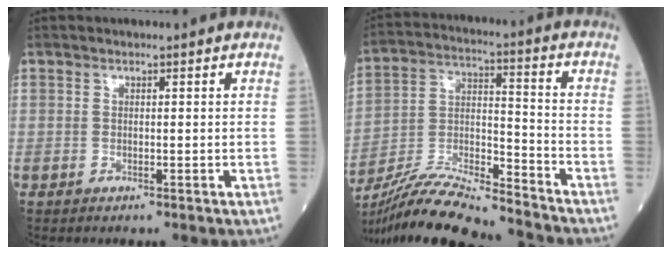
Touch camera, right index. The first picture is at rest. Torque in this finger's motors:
{"motor_torque": [0.98, -1.16, 0.36, 0.05]}